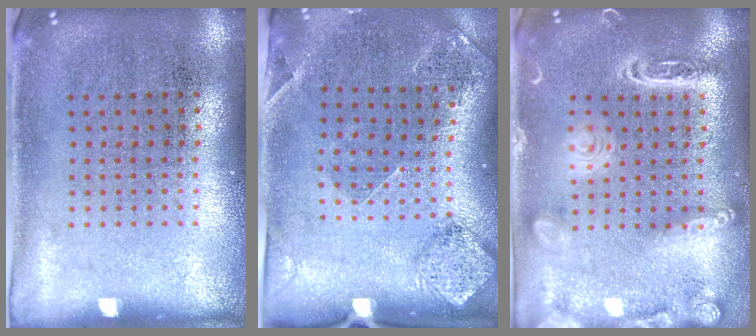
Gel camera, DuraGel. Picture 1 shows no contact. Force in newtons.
{"total": 1.5, "press": 1.3, "slide": 0.8}
{"total": 2.1, "press": 2.1, "slide": 0.1}